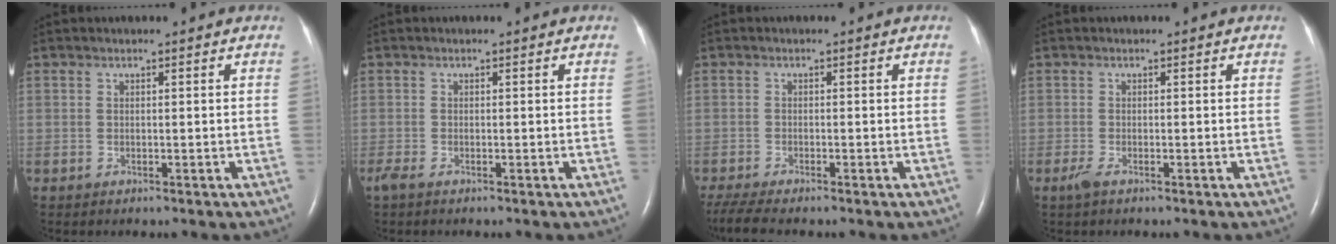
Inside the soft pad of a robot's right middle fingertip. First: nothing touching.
{"total": 1.2, "force": [-0.8, 0.3, 0.8], "torque": [-0.031, -0.007, -0.019]}
{"total": 5.5, "force": [-4.6, 0.5, 2.9], "torque": [-0.057, -0.013, -0.080]}
{"total": 1.4, "force": [-0.8, 0.3, 1.0], "torque": [-0.033, -0.005, -0.019]}